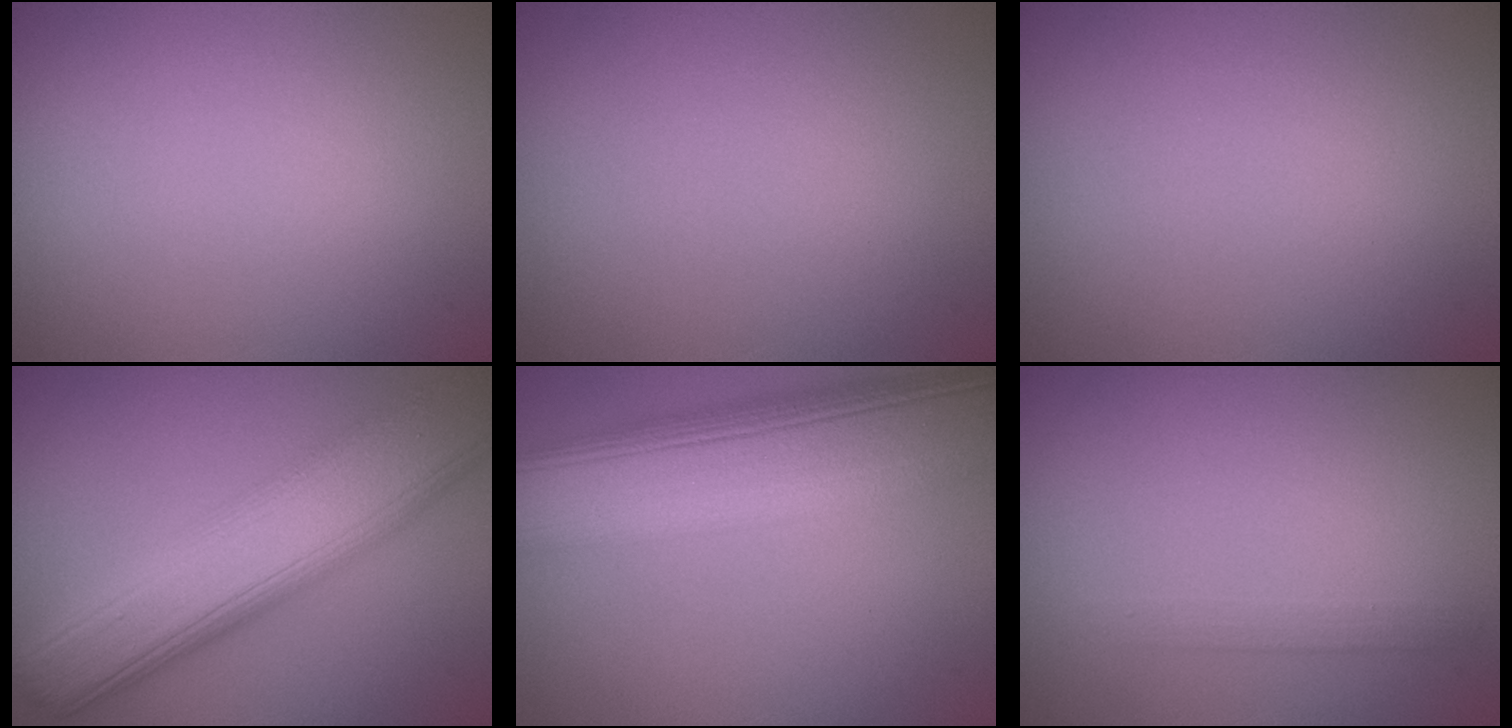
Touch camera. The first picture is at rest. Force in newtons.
{"total": 0.0}
{"total": 0.0}
{"total": 10.0, "press": 10.0, "slide": 0.2}
{"total": 12.5, "press": 12.5, "slide": 0.8}
{"total": 1.1, "press": 1.1, "slide": 0.1}